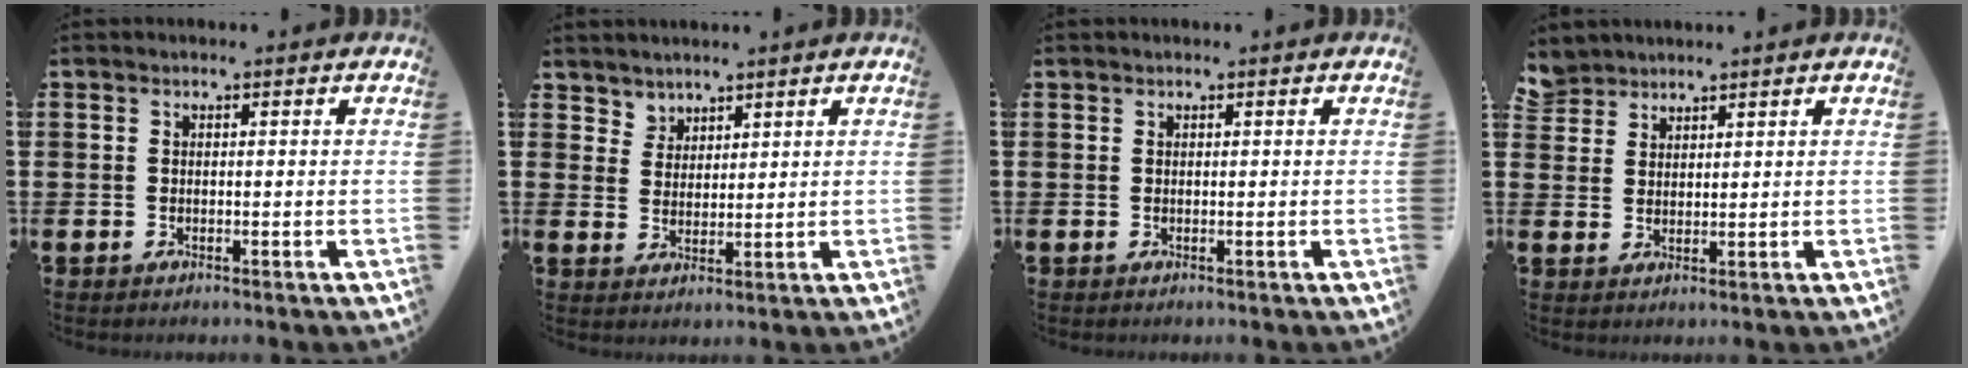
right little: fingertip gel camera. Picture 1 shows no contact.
{"total": 3.0, "force": [2.6, 1.5, -0.2], "torque": [0.001, -0.003, 0.050]}
{"total": 0.0}
{"total": 3.4, "force": [3.3, 0.9, -0.4], "torque": [0.006, -0.011, 0.063]}